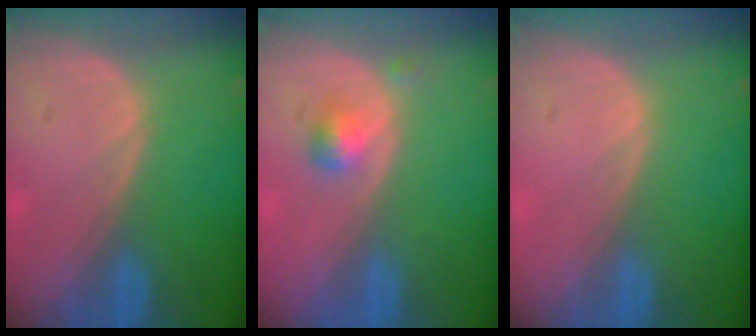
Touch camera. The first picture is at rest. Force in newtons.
{"total": 2.4, "press": 2.4, "slide": 0.2}
{"total": 0.0}